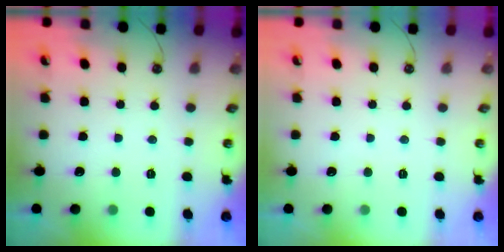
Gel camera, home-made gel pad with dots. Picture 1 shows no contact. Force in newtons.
{"total": 0.0}